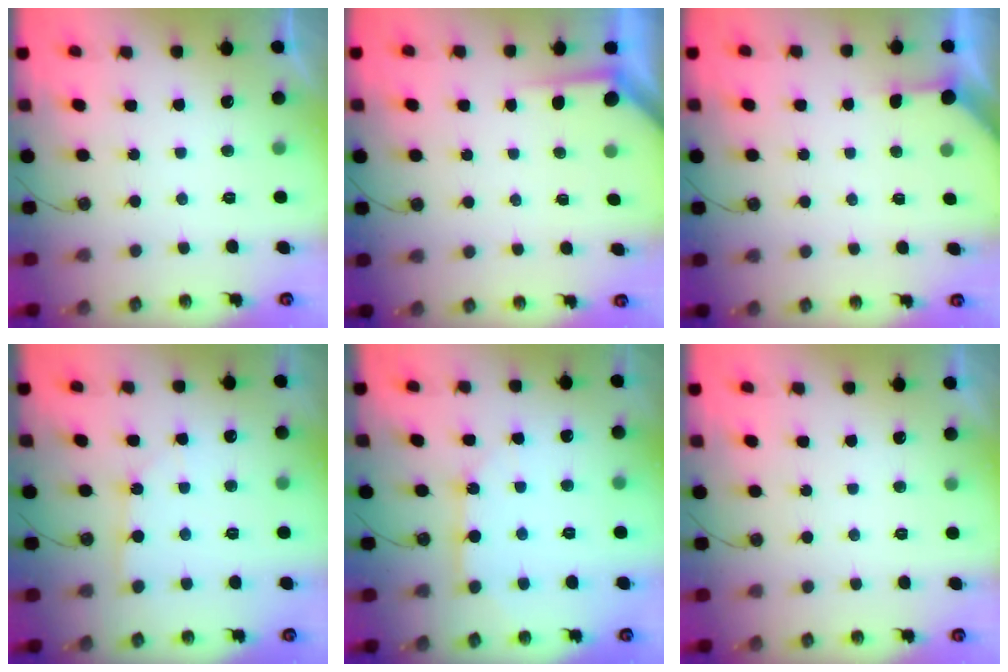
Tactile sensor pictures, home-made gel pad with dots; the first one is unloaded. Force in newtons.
{"total": 2.2, "press": 2.2, "slide": 0.3}
{"total": 2.1, "press": 2.1, "slide": 0.3}
{"total": 2.8, "press": 2.8, "slide": 0.3}
{"total": 8.0, "press": 7.9, "slide": 0.8}
{"total": 0.0}